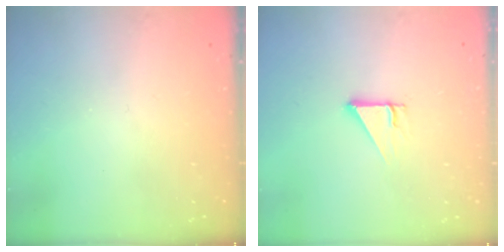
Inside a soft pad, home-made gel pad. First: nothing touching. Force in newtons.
{"total": 2.5, "press": 2.5, "slide": 0.2}